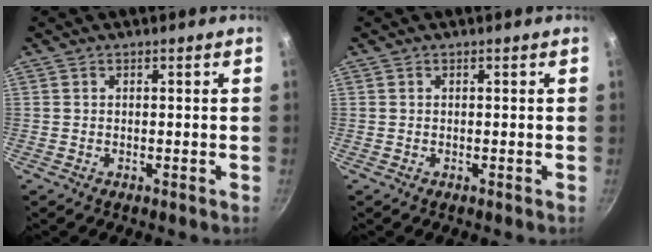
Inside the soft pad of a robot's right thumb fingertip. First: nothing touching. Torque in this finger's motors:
{"motor_torque": [-0.01, 0.00, 0.00, 0.00, 0.00]}